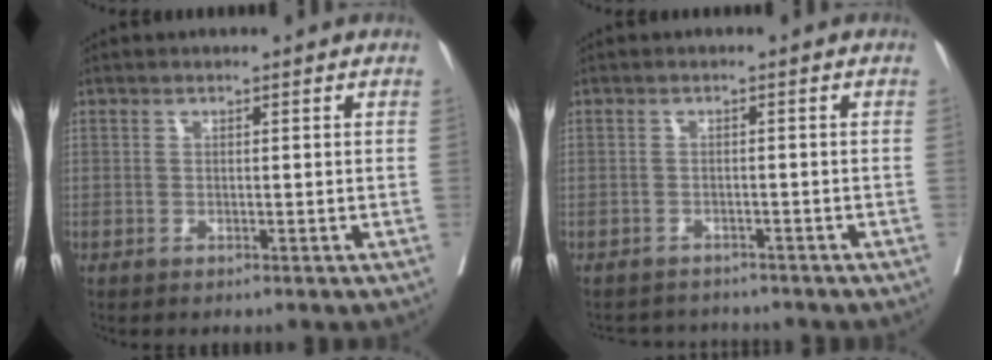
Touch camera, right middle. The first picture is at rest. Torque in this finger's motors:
{"motor_torque": [0.23, -0.47, 0.05, 0.00]}